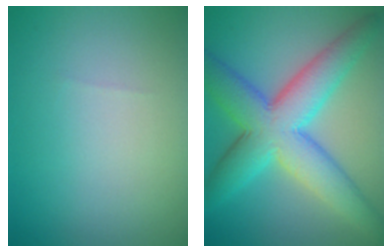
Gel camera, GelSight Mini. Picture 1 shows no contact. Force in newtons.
{"total": 9.1, "press": 9.1, "slide": 0.1}